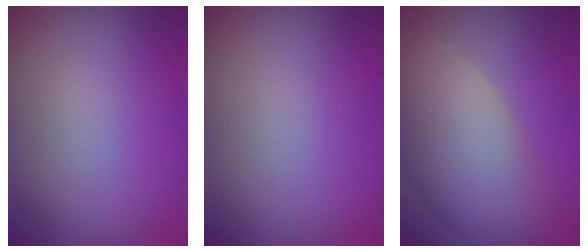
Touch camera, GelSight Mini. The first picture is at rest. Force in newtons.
{"total": 0.0}
{"total": 9.5, "press": 9.5, "slide": 0.8}